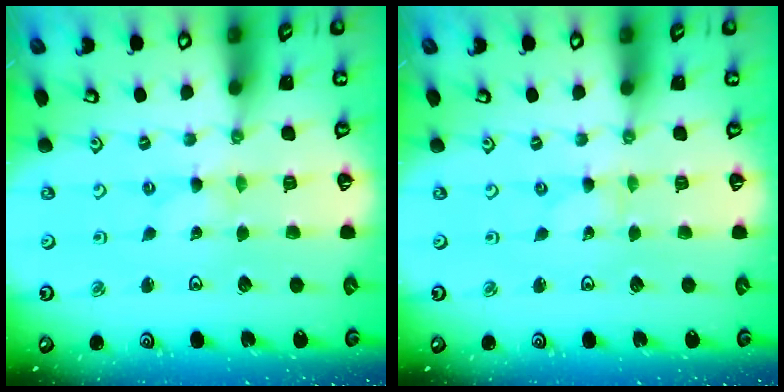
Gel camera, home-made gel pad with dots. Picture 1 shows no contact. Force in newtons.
{"total": 0.0}